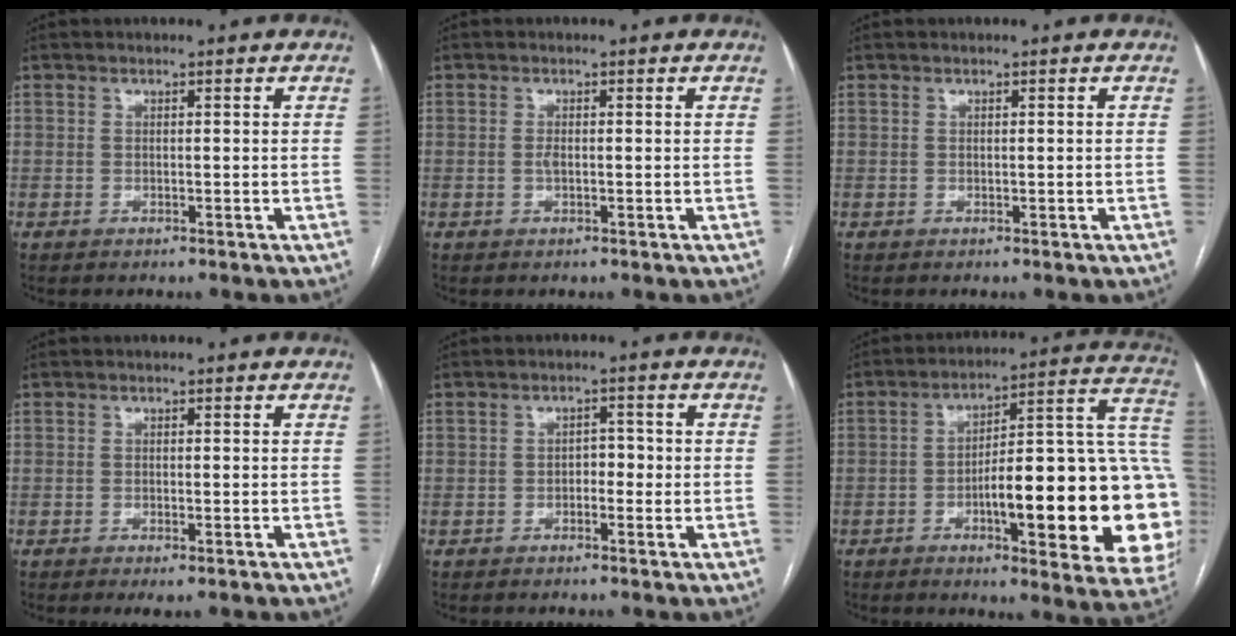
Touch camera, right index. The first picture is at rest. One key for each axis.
{"total": 0.8, "fx": -0.1, "fy": 0.3, "fz": 0.8, "tx": -0.018, "ty": 0.002, "tz": 0.000}
{"total": 0.0}
{"total": 1.6, "fx": -0.9, "fy": 0.3, "fz": 1.3, "tx": -0.018, "ty": -0.004, "tz": -0.012}
{"total": 2.3, "fx": -0.6, "fy": 1.3, "fz": 1.8, "tx": -0.018, "ty": 0.009, "tz": -0.010}
{"total": 27.3, "fx": -5.5, "fy": 5.2, "fz": 26.2, "tx": -0.266, "ty": 0.021, "tz": -0.067}